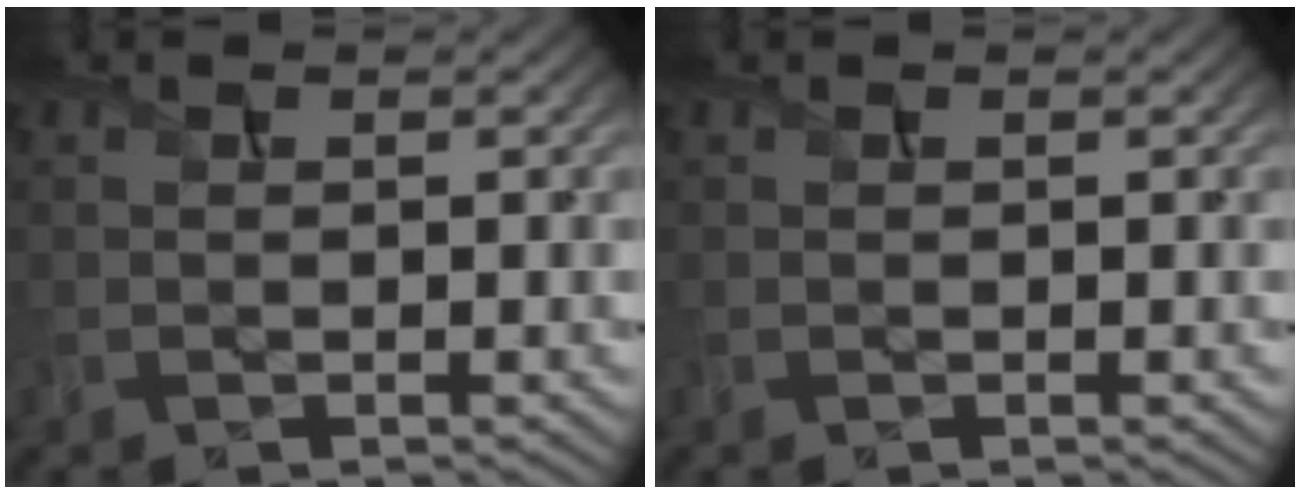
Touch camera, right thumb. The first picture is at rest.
{"total": 0.0}